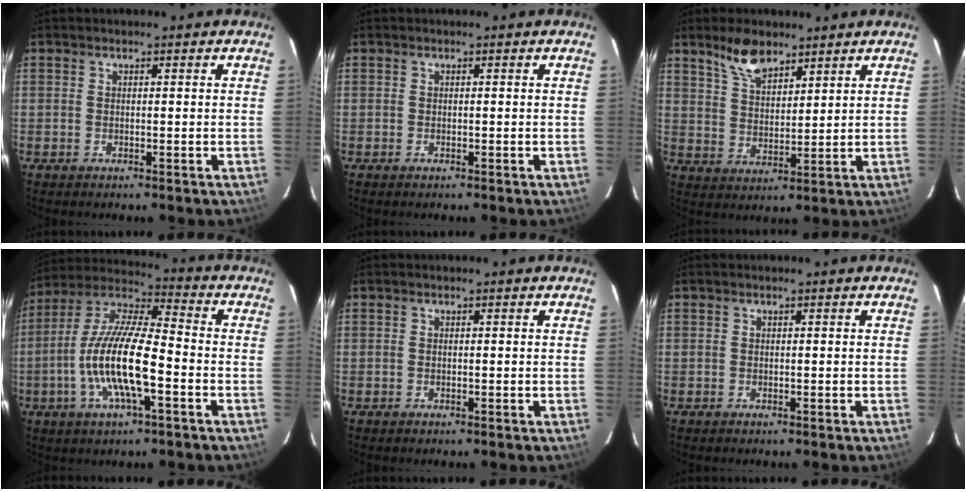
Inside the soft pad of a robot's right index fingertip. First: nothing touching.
{"total": 0.0}
{"total": 7.5, "force": [5.7, 3.1, 3.9], "torque": [-0.068, 0.007, 0.110]}
{"total": 15.9, "force": [-4.5, 3.8, 14.8], "torque": [-0.293, -0.003, -0.093]}
{"total": 0.0}
{"total": 0.0}